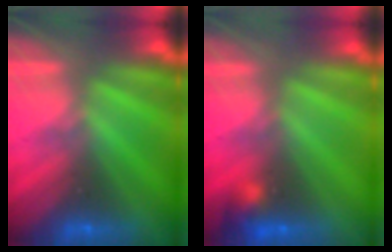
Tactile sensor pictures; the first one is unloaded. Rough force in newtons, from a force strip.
{"total": 3.0}